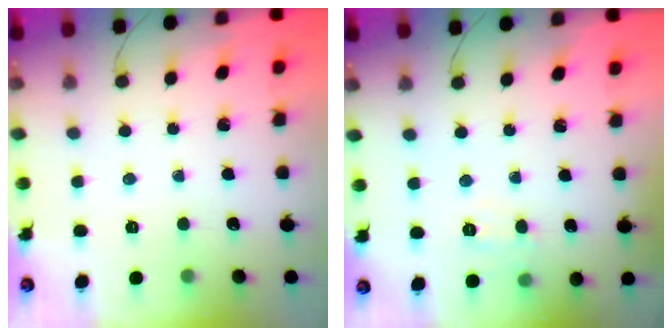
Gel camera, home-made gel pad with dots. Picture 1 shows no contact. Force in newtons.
{"total": 5.4, "press": 5.2, "slide": 1.3}